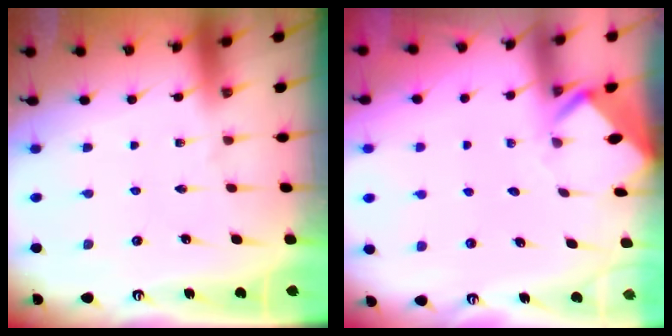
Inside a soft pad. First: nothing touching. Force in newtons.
{"total": 3.4, "press": 3.4, "slide": 0.1}